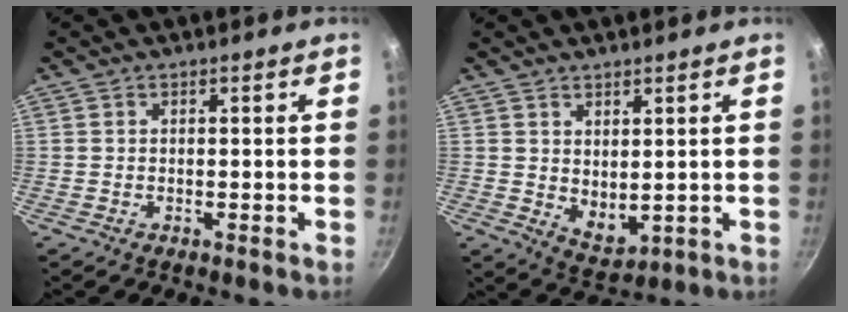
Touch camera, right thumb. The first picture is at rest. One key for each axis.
{"total": 5.4, "fx": 1.8, "fy": 3.2, "fz": 4.0, "tx": -0.050, "ty": -0.025, "tz": 0.041}